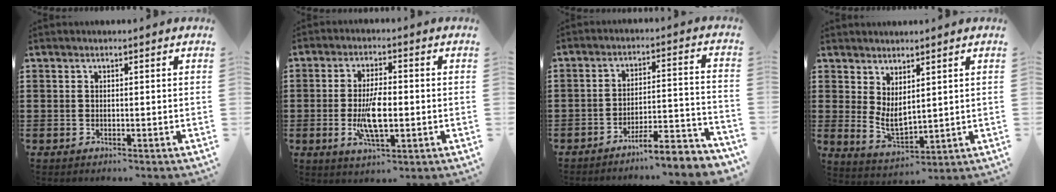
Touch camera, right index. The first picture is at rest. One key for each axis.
{"total": 7.9, "fx": -1.2, "fy": 3.0, "fz": 7.2, "tx": -0.157, "ty": -0.009, "tz": -0.027}
{"total": 6.2, "fx": -5.6, "fy": 0.1, "fz": 2.6, "tx": -0.039, "ty": -0.003, "tz": -0.107}
{"total": 3.6, "fx": 1.7, "fy": 1.7, "fz": 2.6, "tx": -0.061, "ty": -0.008, "tz": 0.030}